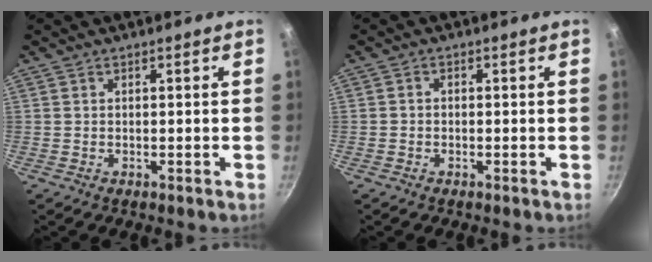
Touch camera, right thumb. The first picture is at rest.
{"total": 0.9, "force": [-0.4, 0.6, 0.4], "torque": [-0.008, 0.004, -0.009]}